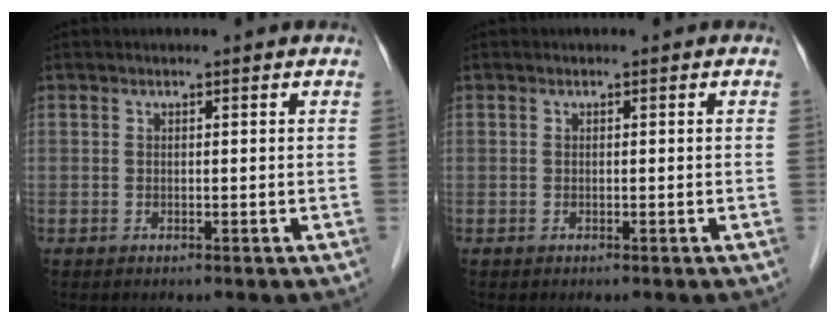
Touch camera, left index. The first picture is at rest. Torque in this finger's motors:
{"motor_torque": [0.00, 0.00, 0.00, 0.00]}